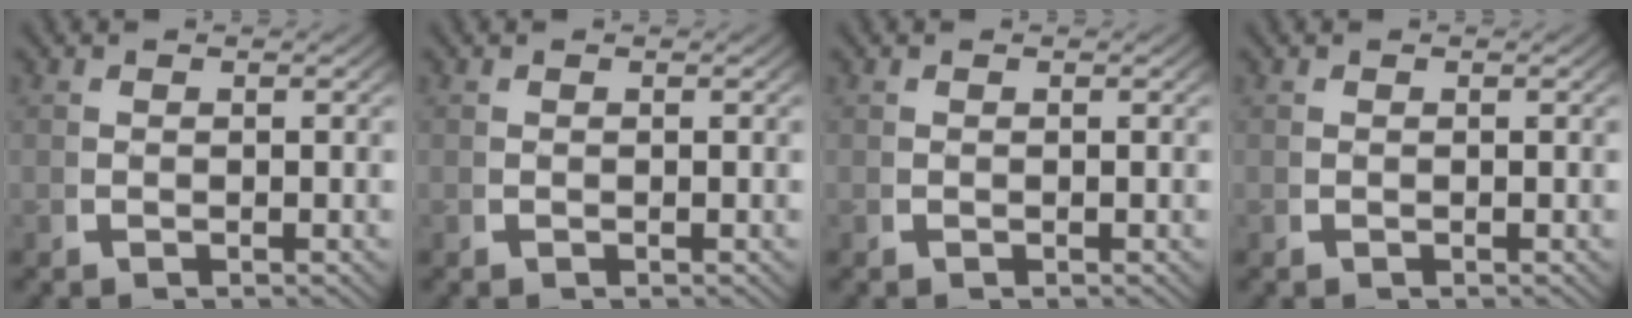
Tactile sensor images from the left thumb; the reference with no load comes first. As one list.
[{"total": 0.0}, {"total": 0.0}, {"total": 0.0}]